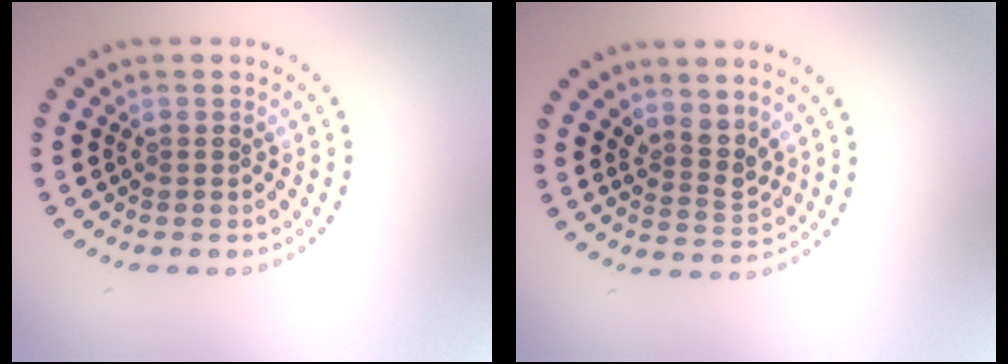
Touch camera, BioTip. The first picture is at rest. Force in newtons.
{"total": 2.5, "press": 1.9, "slide": 1.6}